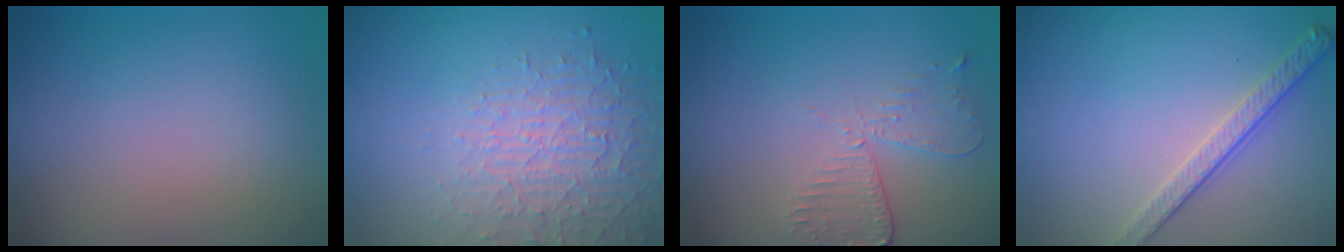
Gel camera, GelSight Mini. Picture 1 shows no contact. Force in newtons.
{"total": 4.8, "press": 3.5, "slide": 3.3}
{"total": 2.7, "press": 2.4, "slide": 1.2}
{"total": 2.8, "press": 2.5, "slide": 1.2}